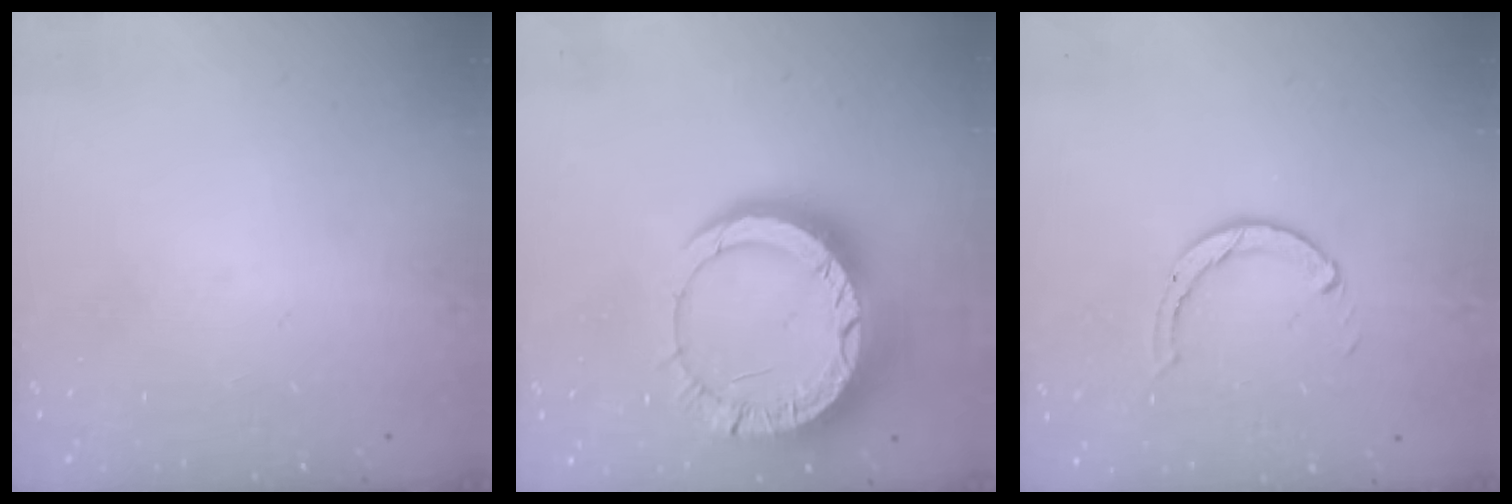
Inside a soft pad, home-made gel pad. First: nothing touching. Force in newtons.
{"total": 18.7, "press": 18.6, "slide": 1.9}
{"total": 3.1, "press": 3.0, "slide": 0.4}